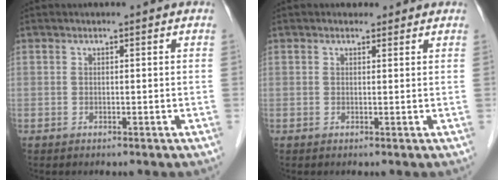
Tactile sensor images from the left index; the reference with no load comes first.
{"total": 1.2, "force": [0.9, 0.8, 0.0], "torque": [0.000, 0.004, 0.009]}